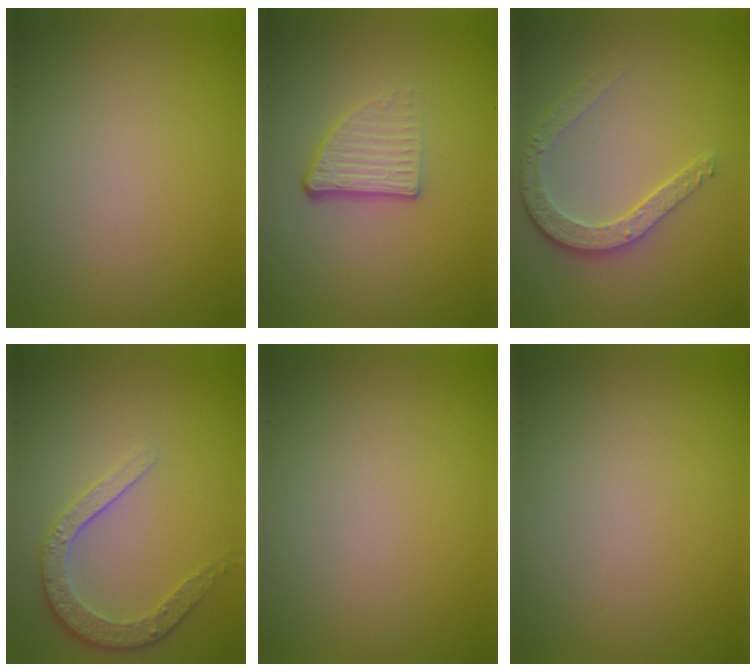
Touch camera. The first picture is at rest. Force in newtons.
{"total": 3.6, "press": 2.3, "slide": 2.8}
{"total": 3.6, "press": 3.0, "slide": 2.1}
{"total": 3.5, "press": 2.8, "slide": 2.1}
{"total": 0.0}
{"total": 0.0}